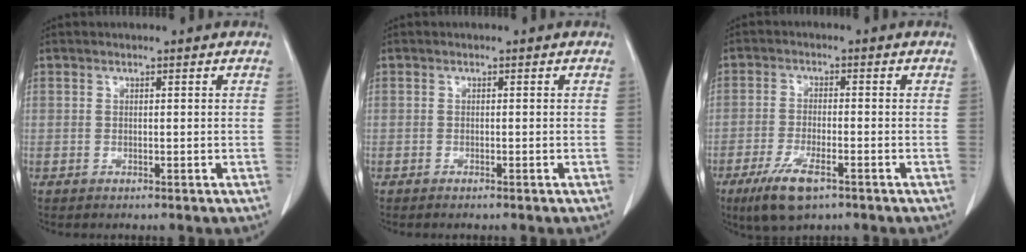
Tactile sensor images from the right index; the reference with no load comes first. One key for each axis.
{"total": 0.9, "fx": -0.8, "fy": 0.0, "fz": 0.5, "tx": -0.011, "ty": -0.002, "tz": -0.011}
{"total": 7.2, "fx": -4.3, "fy": 1.8, "fz": 5.4, "tx": -0.112, "ty": -0.015, "tz": -0.073}